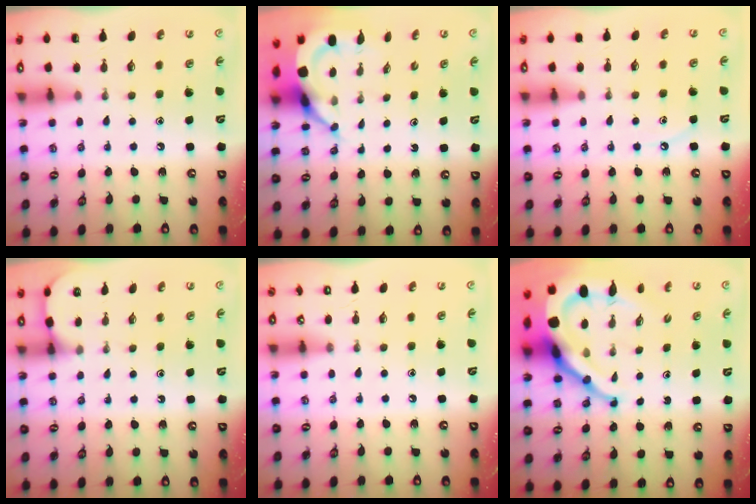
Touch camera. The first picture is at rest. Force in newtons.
{"total": 5.5, "press": 5.4, "slide": 0.6}
{"total": 4.1, "press": 4.1, "slide": 0.6}
{"total": 2.5, "press": 2.5, "slide": 0.2}
{"total": 0.0}
{"total": 16.4, "press": 16.3, "slide": 1.4}